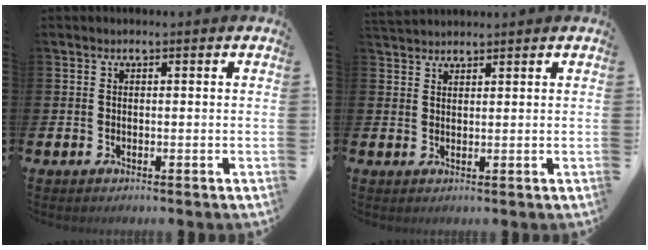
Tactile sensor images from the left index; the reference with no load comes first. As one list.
[{"total": 2.1, "force": [2.1, 0.4, 0.0], "torque": [0.001, -0.007, 0.039]}]